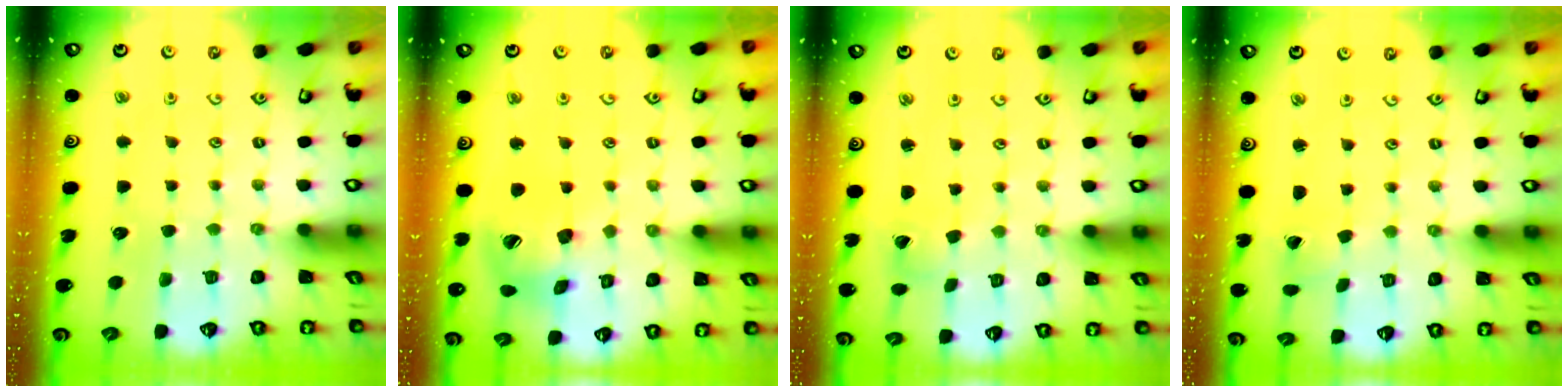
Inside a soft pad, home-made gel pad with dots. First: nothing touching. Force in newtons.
{"total": 15.8, "press": 15.6, "slide": 2.4}
{"total": 2.9, "press": 2.9, "slide": 0.2}
{"total": 1.9, "press": 1.9, "slide": 0.2}